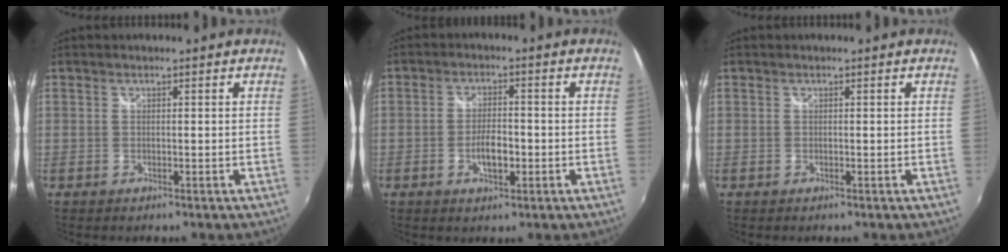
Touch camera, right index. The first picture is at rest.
{"total": 4.8, "force": [-1.6, 2.0, 4.1], "torque": [-0.082, 0.000, -0.025]}
{"total": 0.0}